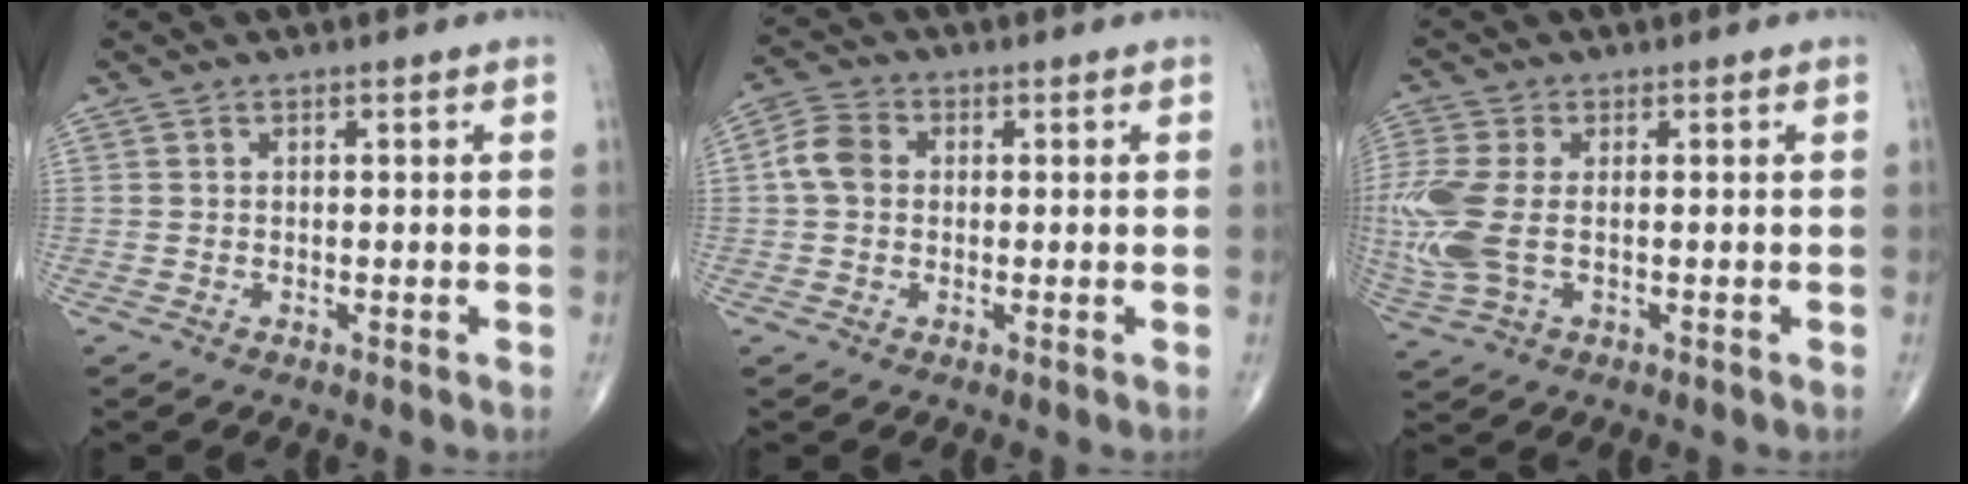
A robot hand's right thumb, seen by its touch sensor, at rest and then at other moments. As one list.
[{"total": 5.3, "force": [0.4, 4.1, 3.3], "torque": [-0.064, 0.014, 0.000]}, {"total": 10.9, "force": [-0.4, 6.2, 8.9], "torque": [-0.247, -0.006, -0.002]}]